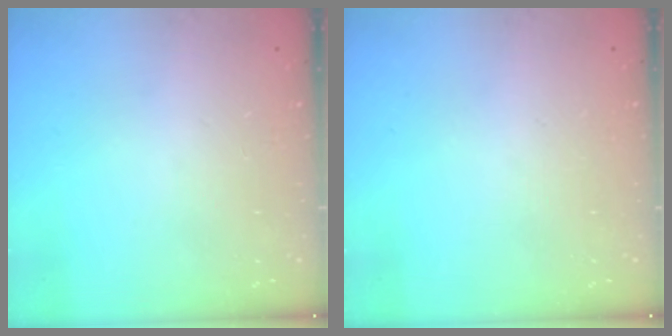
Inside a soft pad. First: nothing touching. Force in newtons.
{"total": 0.0}